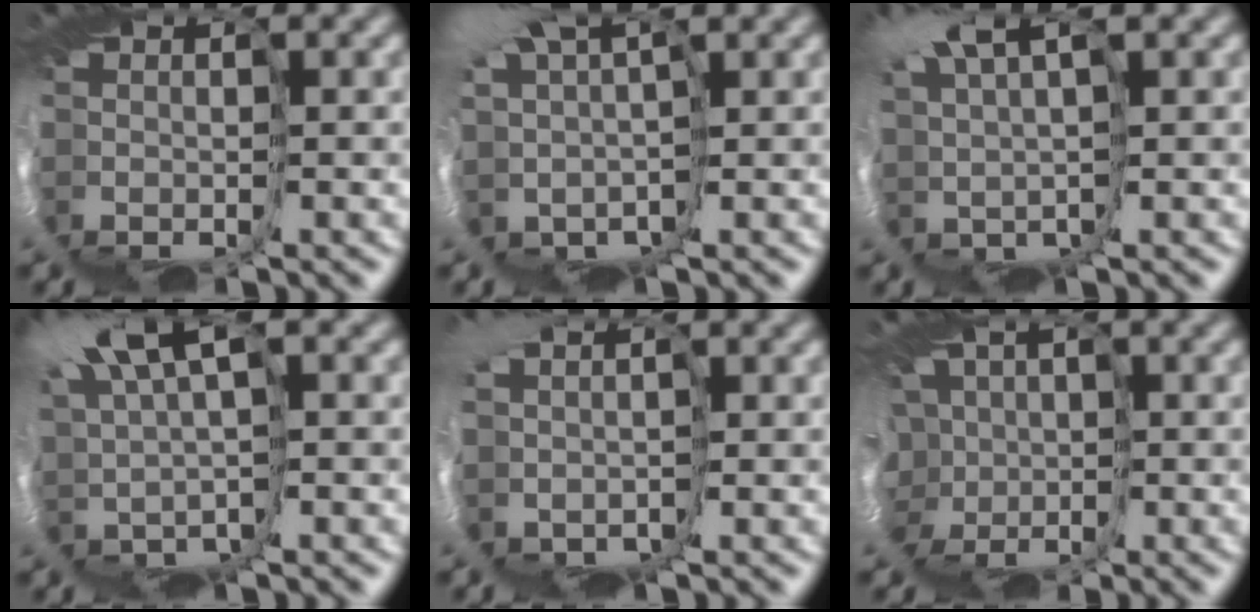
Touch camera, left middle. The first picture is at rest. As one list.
[{"total": 5.5, "force": [2.6, 2.4, 4.2], "torque": [-0.094, -0.015, 0.036]}, {"total": 4.7, "force": [3.3, 1.0, 3.2], "torque": [-0.092, 0.010, 0.049]}, {"total": 7.5, "force": [4.0, 2.3, 5.9], "torque": [-0.145, 0.010, 0.062]}, {"total": 4.6, "force": [0.3, 3.4, 3.1], "torque": [-0.076, -0.022, 0.004]}, {"total": 8.6, "force": [-1.0, 7.4, 4.3], "torque": [-0.118, 0.002, -0.043]}]